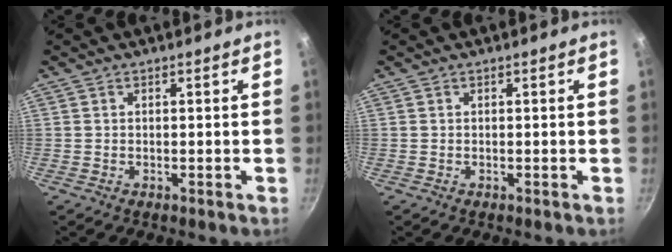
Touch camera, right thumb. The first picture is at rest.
{"total": 0.0}